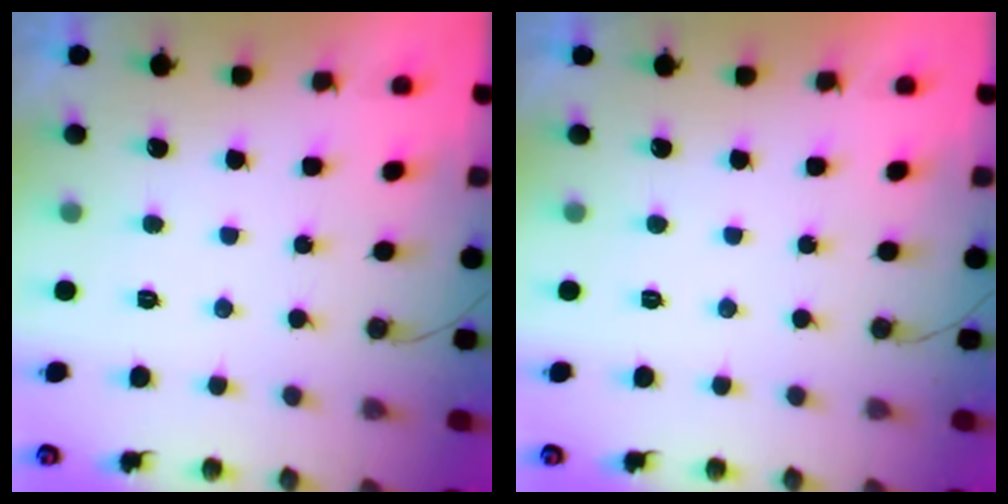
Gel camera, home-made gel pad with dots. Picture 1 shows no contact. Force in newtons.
{"total": 1.8, "press": 1.8, "slide": 0.0}